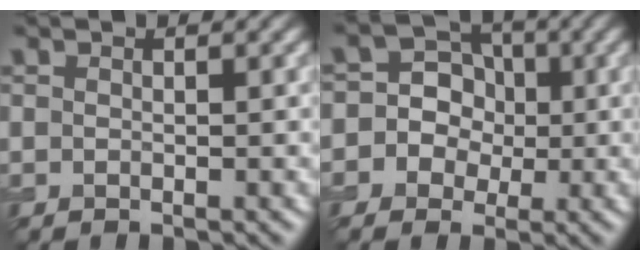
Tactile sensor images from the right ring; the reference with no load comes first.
{"total": 6.1, "force": [-0.2, 5.8, 1.8], "torque": [-0.006, 0.038, -0.040]}